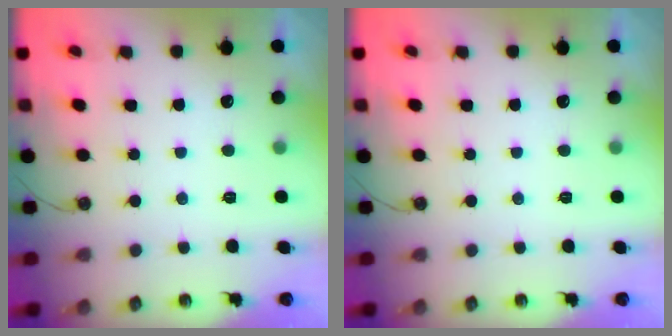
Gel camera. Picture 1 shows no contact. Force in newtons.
{"total": 0.0}